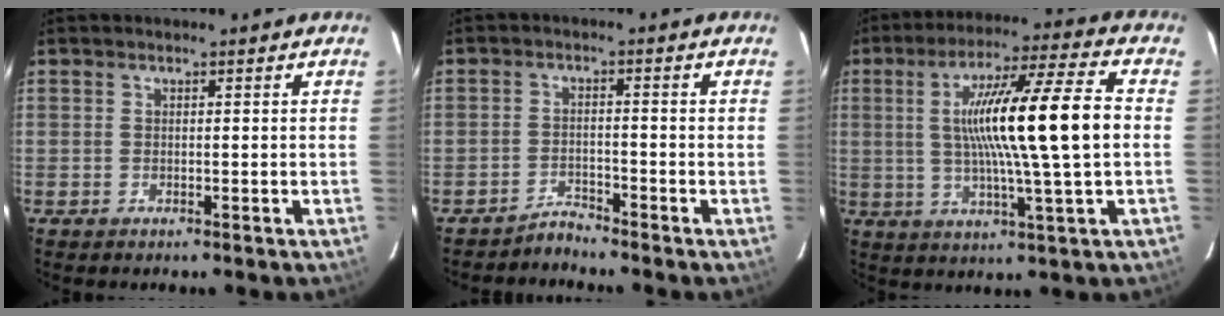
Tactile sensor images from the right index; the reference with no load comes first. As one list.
[{"total": 2.5, "force": [-2.5, -0.1, -0.2], "torque": [0.007, -0.014, -0.045]}, {"total": 17.5, "force": [0.8, 0.0, 17.5], "torque": [-0.298, 0.013, 0.009]}]